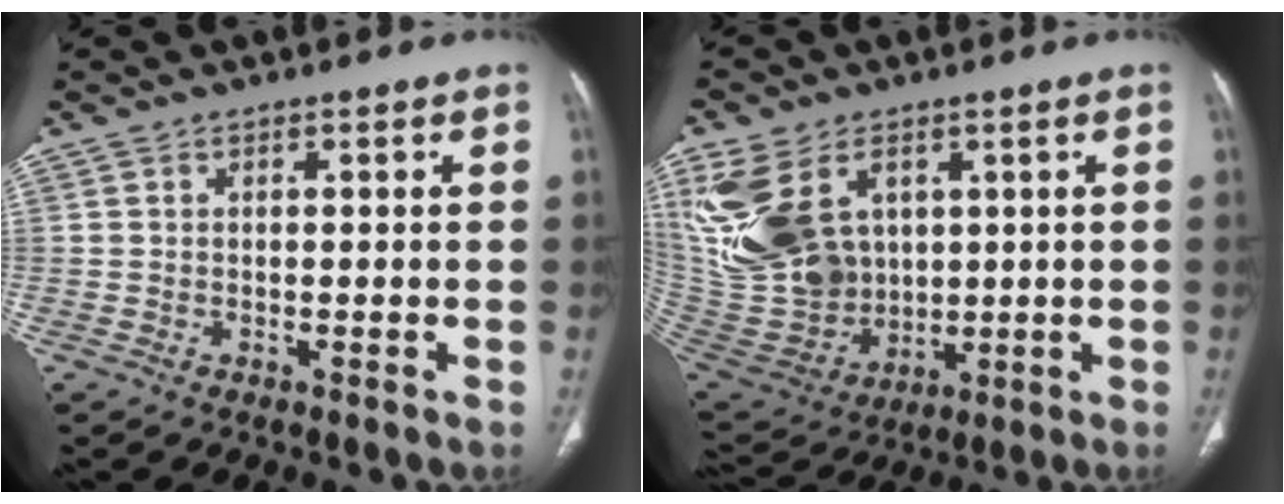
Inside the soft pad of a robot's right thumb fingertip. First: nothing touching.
{"total": 20.1, "force": [6.5, 14.2, 12.7], "torque": [-0.265, -0.016, 0.154]}